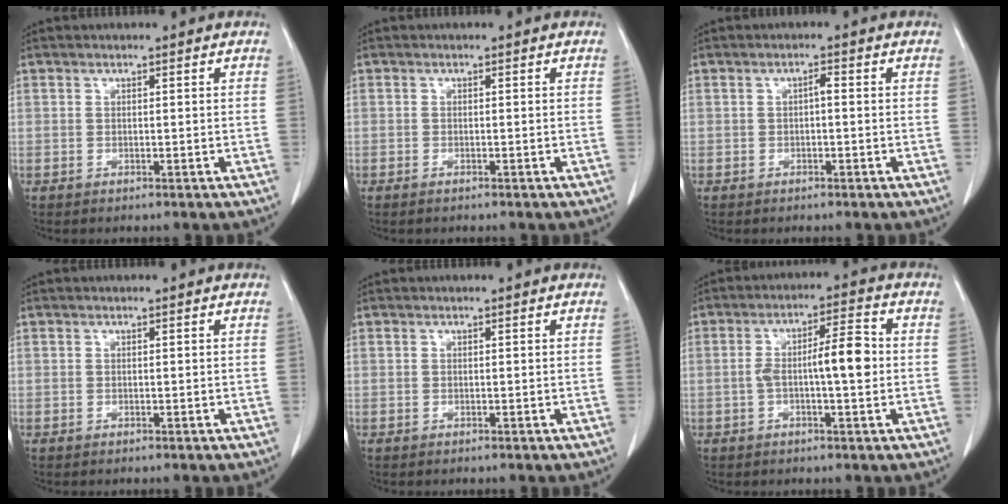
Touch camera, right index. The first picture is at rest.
{"total": 0.7, "force": [-0.6, 0.1, 0.4], "torque": [-0.013, -0.002, -0.008]}
{"total": 1.1, "force": [-0.1, 0.3, 1.1], "torque": [-0.018, 0.003, -0.001]}
{"total": 0.0}
{"total": 0.0}
{"total": 7.5, "force": [-0.4, 1.3, 7.4], "torque": [-0.127, 0.015, -0.011]}